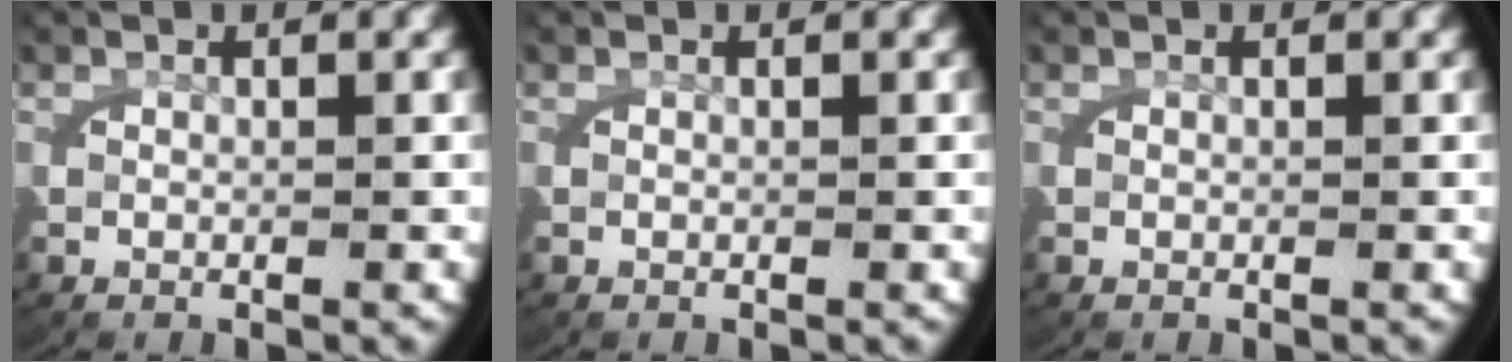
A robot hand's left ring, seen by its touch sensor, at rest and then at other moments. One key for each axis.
{"total": 0.0}
{"total": 0.0}